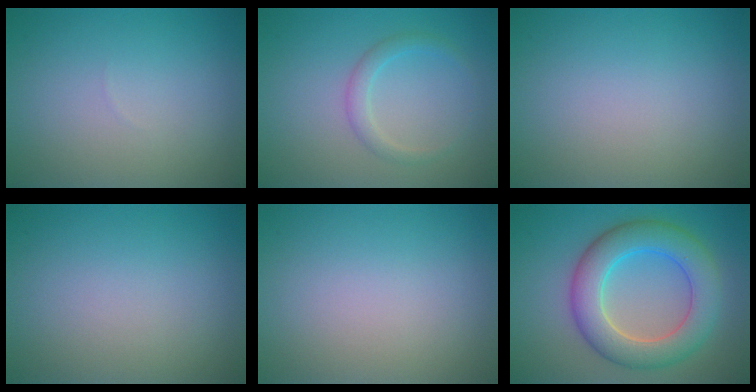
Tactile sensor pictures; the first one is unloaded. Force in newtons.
{"total": 1.7, "press": 1.7, "slide": 0.1}
{"total": 0.0}
{"total": 0.0}
{"total": 0.0}
{"total": 7.1, "press": 7.1, "slide": 0.2}